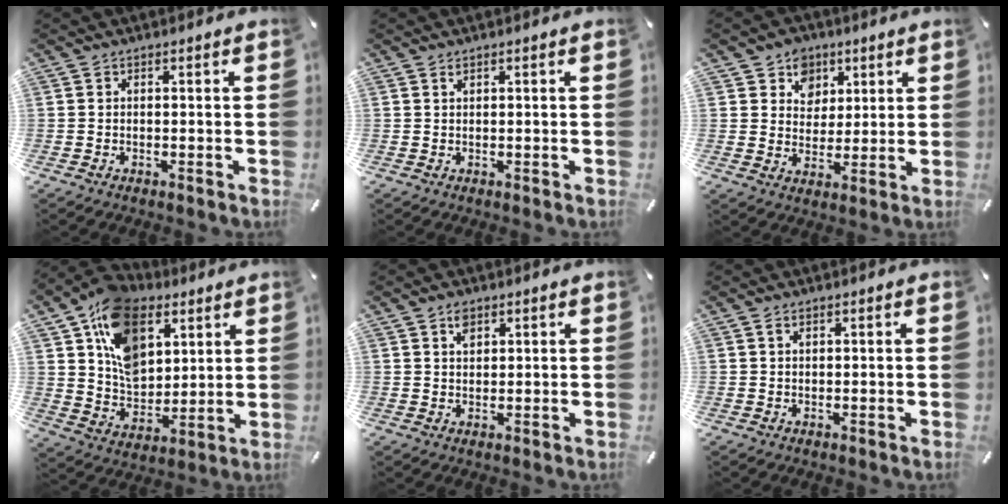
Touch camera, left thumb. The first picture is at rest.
{"total": 0.7, "force": [0.5, 0.2, 0.4], "torque": [-0.009, 0.000, 0.009]}
{"total": 7.4, "force": [3.1, 6.7, 0.6], "torque": [-0.013, -0.021, 0.055]}
{"total": 16.4, "force": [7.7, 11.7, 8.5], "torque": [-0.159, -0.031, 0.149]}
{"total": 2.9, "force": [1.7, 2.0, 1.3], "torque": [-0.012, -0.005, 0.028]}
{"total": 1.3, "force": [0.6, 0.7, 0.9], "torque": [-0.018, 0.002, 0.011]}